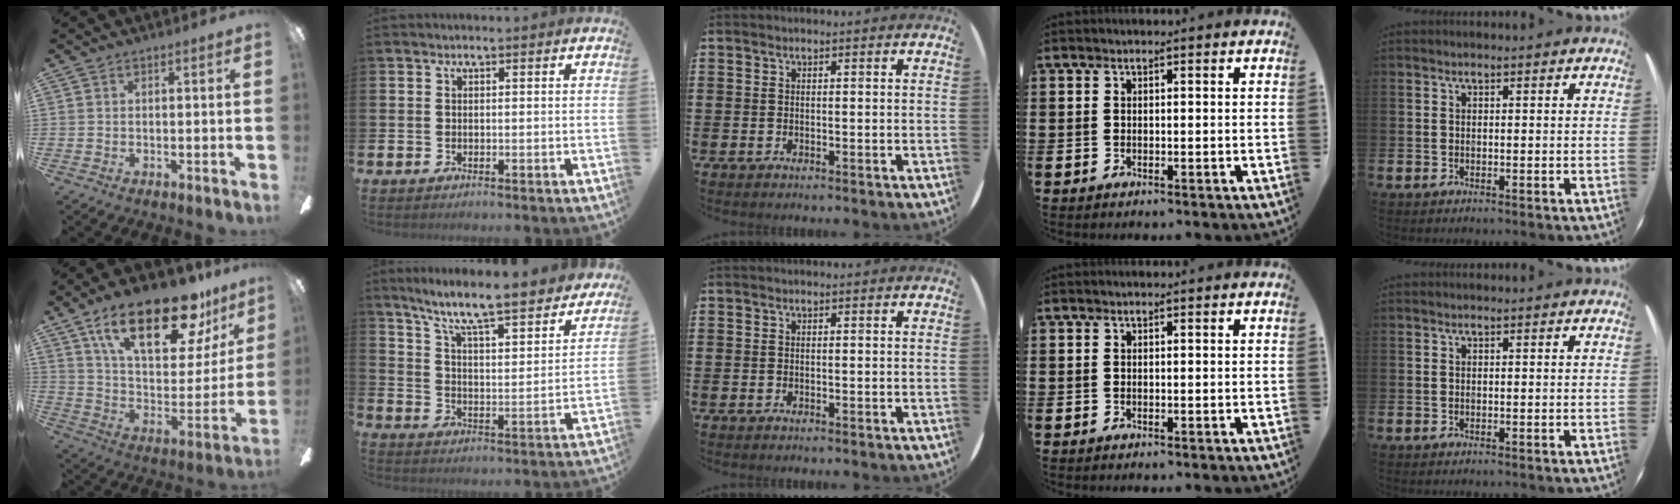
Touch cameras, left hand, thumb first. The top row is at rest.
{"thumb": {"total": 25.5, "force": [16.2, 10.1, 16.8], "torque": [-0.267, -0.087, 0.271]}, "index": {"total": 9.4, "force": [8.5, 0.8, 4.1], "torque": [-0.111, -0.064, 0.139]}}